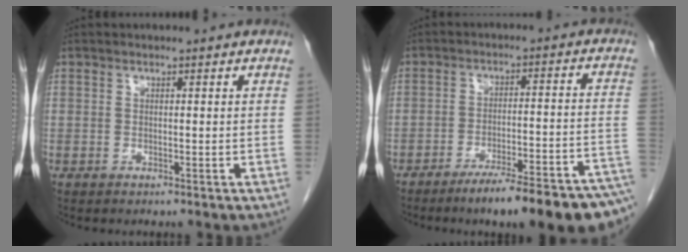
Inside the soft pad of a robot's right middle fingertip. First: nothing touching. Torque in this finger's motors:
{"motor_torque": [1.08, -1.06, 0.23, 0.07]}